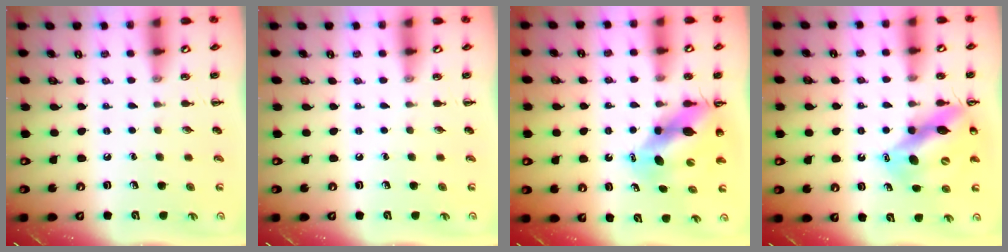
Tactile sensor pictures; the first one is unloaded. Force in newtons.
{"total": 0.0}
{"total": 9.3, "press": 9.0, "slide": 2.5}
{"total": 13.4, "press": 12.8, "slide": 4.1}